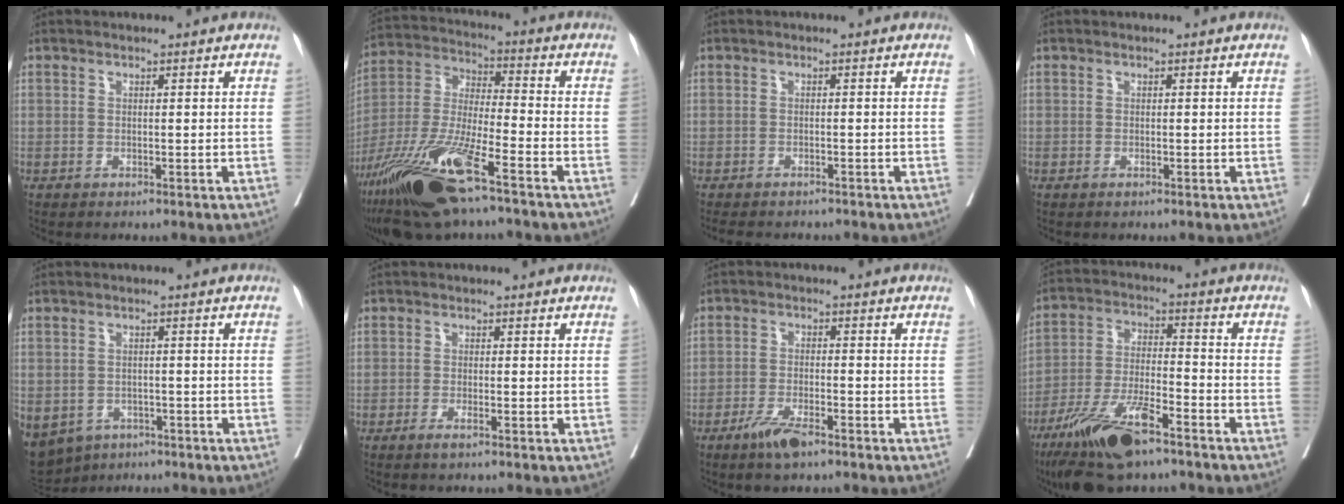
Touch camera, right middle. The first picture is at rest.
{"total": 18.5, "force": [-11.2, 2.9, 14.4], "torque": [-0.321, -0.042, -0.208]}
{"total": 6.6, "force": [-5.9, 2.0, 2.3], "torque": [-0.028, -0.004, -0.079]}
{"total": 0.0}
{"total": 16.2, "force": [-8.0, 12.6, 6.3], "torque": [-0.209, -0.011, -0.105]}
{"total": 1.4, "force": [-1.0, 0.0, 1.1], "torque": [-0.023, -0.002, -0.019]}
{"total": 4.8, "force": [-3.4, 1.0, 3.2], "torque": [-0.070, -0.005, -0.062]}
{"total": 14.0, "force": [-9.4, 2.9, 10.0], "torque": [-0.198, -0.024, -0.168]}